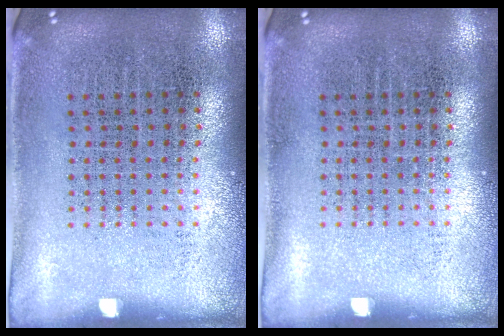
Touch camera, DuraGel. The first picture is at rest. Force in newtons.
{"total": 0.0}